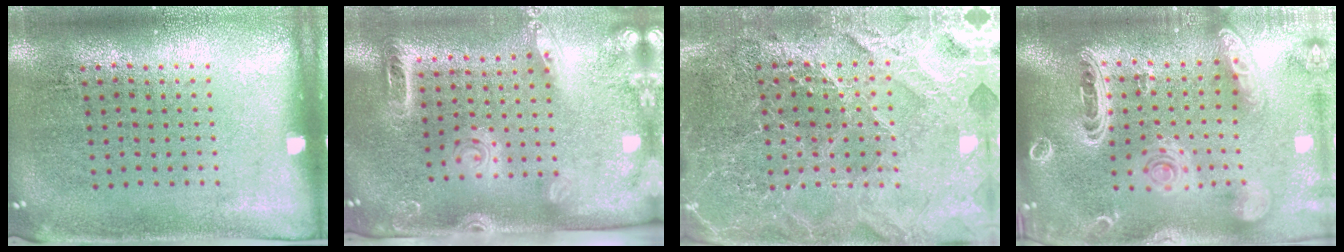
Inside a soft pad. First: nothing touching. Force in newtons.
{"total": 2.6, "press": 2.0, "slide": 1.6}
{"total": 4.2, "press": 4.0, "slide": 1.4}
{"total": 3.7, "press": 3.0, "slide": 2.2}